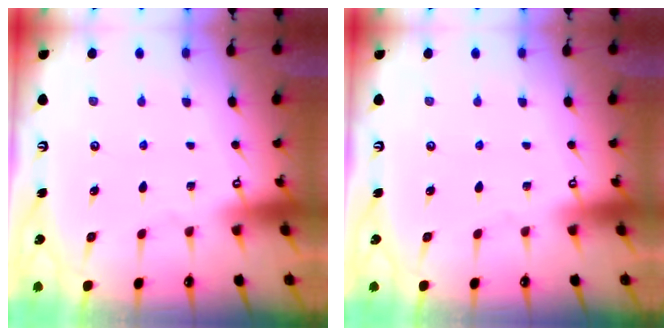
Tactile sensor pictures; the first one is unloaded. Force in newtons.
{"total": 0.0}